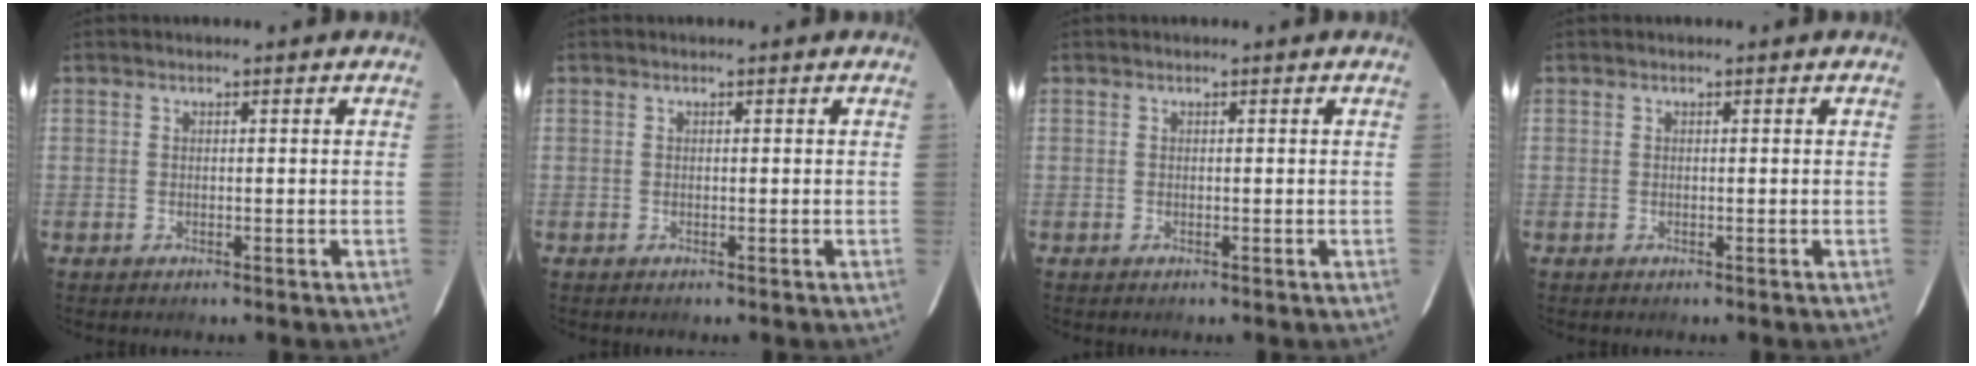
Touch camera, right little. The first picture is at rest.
{"total": 0.0}
{"total": 0.0}
{"total": 0.0}